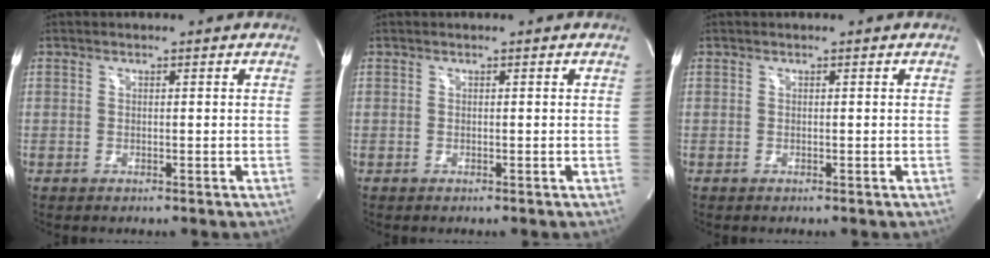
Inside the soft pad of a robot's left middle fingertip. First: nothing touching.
{"total": 0.0}
{"total": 0.0}